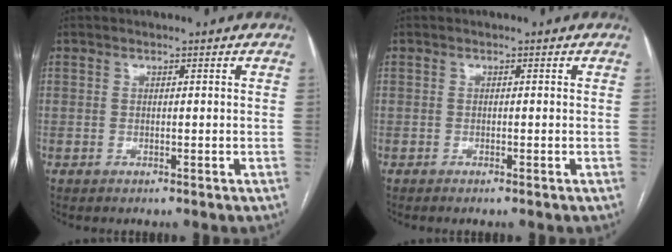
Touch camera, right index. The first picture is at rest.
{"total": 0.5, "force": [-0.4, -0.1, 0.3], "torque": [-0.007, 0.001, -0.007]}